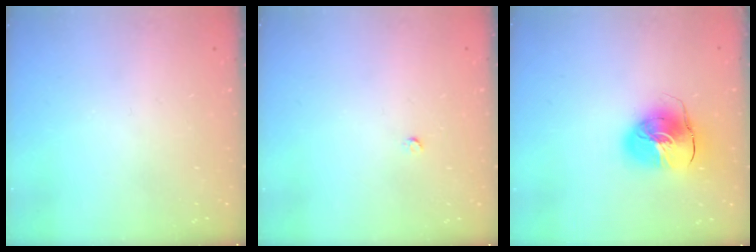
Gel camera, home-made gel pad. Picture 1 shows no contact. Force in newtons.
{"total": 2.2, "press": 2.2, "slide": 0.3}
{"total": 11.9, "press": 11.7, "slide": 1.8}